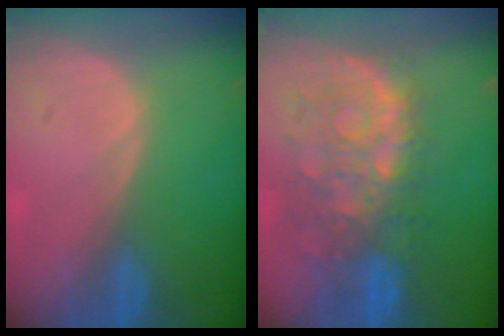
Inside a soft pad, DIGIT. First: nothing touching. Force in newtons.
{"total": 10.4, "press": 9.3, "slide": 4.7}